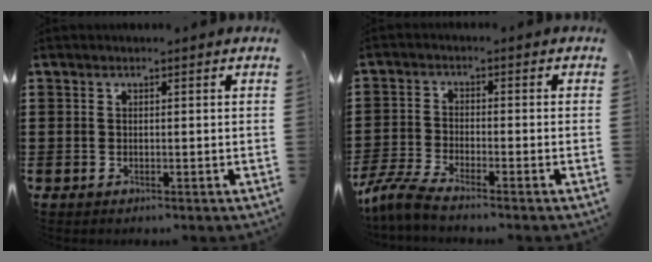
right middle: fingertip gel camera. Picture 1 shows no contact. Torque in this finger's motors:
{"motor_torque": [1.15, -0.72, 0.12, 0.05]}